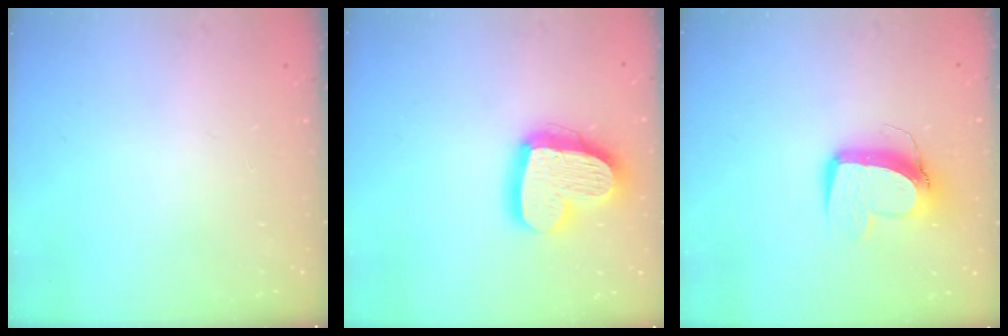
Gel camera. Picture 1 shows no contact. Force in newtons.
{"total": 19.3, "press": 19.3, "slide": 1.6}
{"total": 11.4, "press": 11.3, "slide": 1.5}